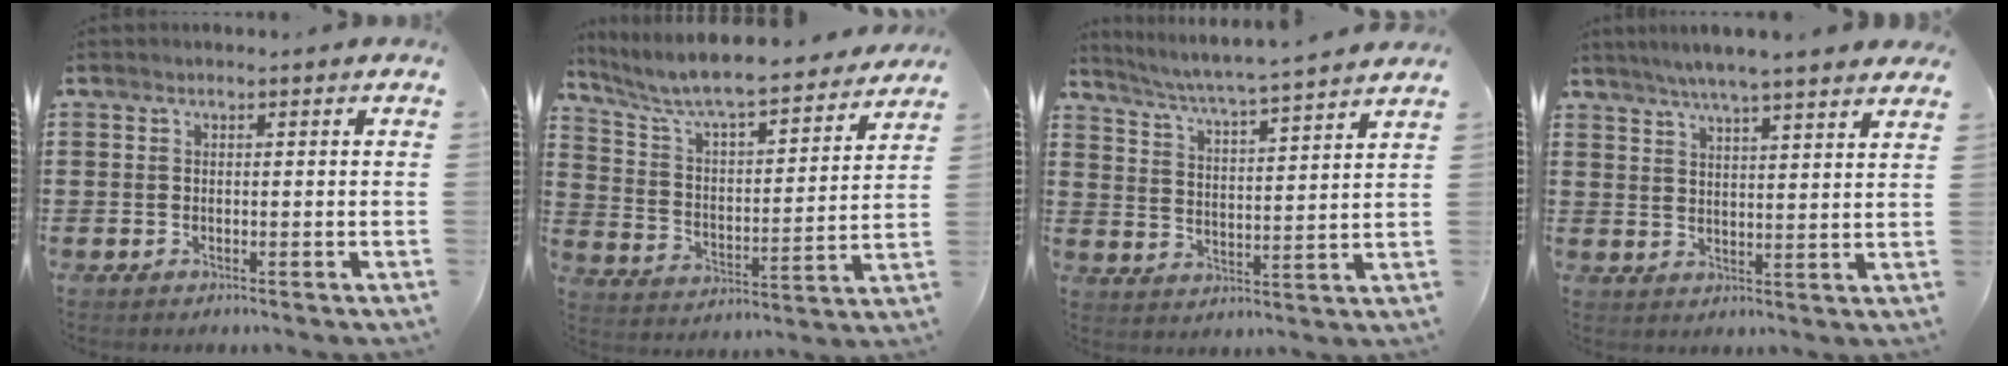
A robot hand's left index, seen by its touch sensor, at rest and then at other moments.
{"total": 7.1, "force": [6.5, 0.1, 2.8], "torque": [-0.083, -0.048, 0.104]}
{"total": 4.4, "force": [4.1, -0.8, 1.5], "torque": [-0.051, -0.038, 0.062]}
{"total": 5.2, "force": [4.7, -0.4, 2.2], "torque": [-0.056, -0.015, 0.082]}